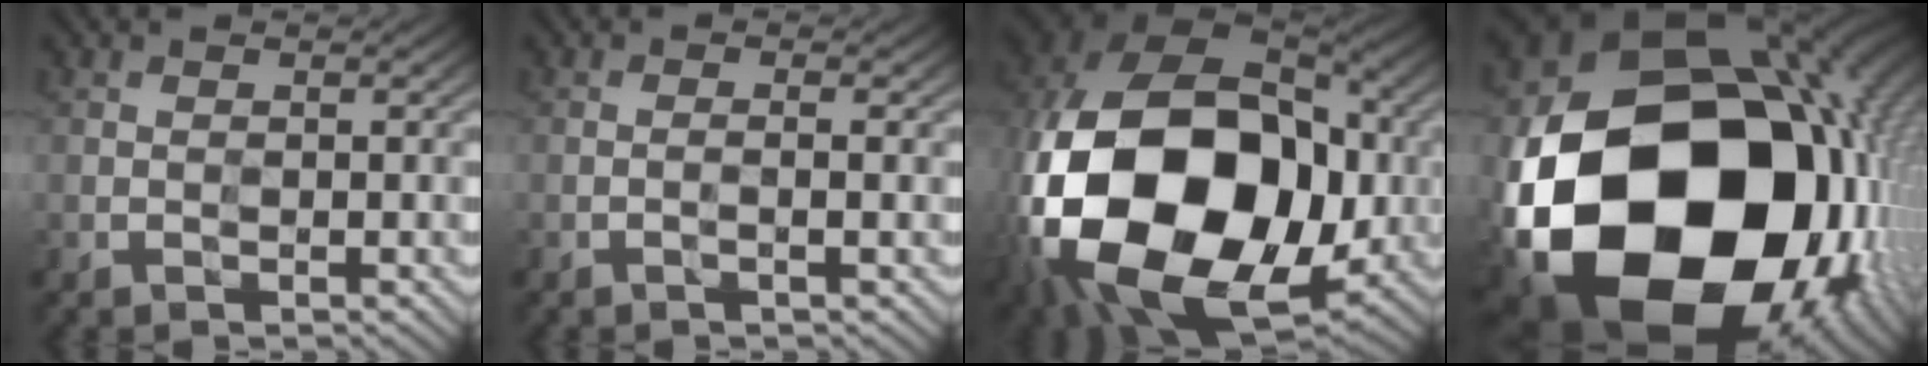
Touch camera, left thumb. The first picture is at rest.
{"total": 1.3, "force": [-0.5, 0.1, 1.3], "torque": [-0.021, 0.004, -0.008]}
{"total": 22.9, "force": [-2.5, 17.5, 14.6], "torque": [-0.376, -0.055, -0.018]}
{"total": 23.7, "force": [-4.3, 18.7, 13.9], "torque": [-0.307, -0.095, -0.052]}